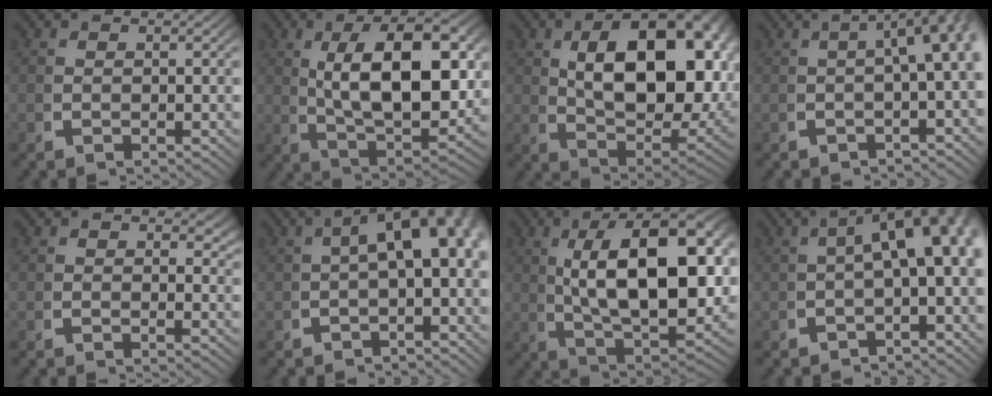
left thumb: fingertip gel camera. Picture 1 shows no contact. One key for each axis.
{"total": 12.4, "fx": 0.2, "fy": 6.3, "fz": 10.7, "tx": -0.184, "ty": -0.028, "tz": 0.023}
{"total": 16.0, "fx": 1.4, "fy": 9.3, "fz": 12.9, "tx": -0.204, "ty": -0.043, "tz": 0.041}
{"total": 9.7, "fx": 1.5, "fy": 4.9, "fz": 8.3, "tx": -0.087, "ty": 0.034, "tz": 0.008}
{"total": 1.7, "fx": 1.1, "fy": 0.9, "fz": 0.8, "tx": -0.004, "ty": -0.007, "tz": 0.013}
{"total": 9.4, "fx": 0.6, "fy": 5.1, "fz": 7.9, "tx": -0.094, "ty": 0.010, "tz": 0.000}
{"total": 16.3, "fx": 0.4, "fy": 8.4, "fz": 14.0, "tx": -0.219, "ty": -0.034, "tz": 0.027}
{"total": 10.3, "fx": 0.6, "fy": 5.4, "fz": 8.8, "tx": -0.100, "ty": 0.012, "tz": -0.002}